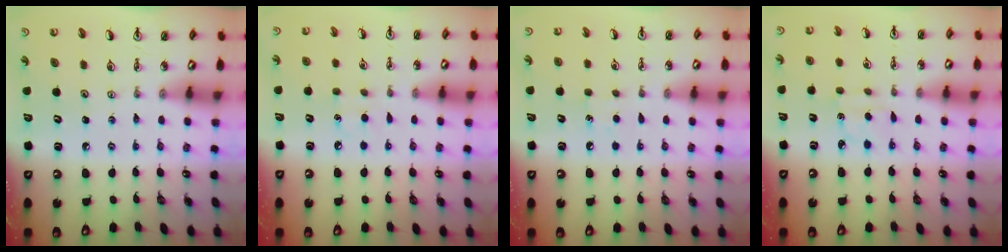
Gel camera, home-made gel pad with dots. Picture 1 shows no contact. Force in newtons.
{"total": 6.0, "press": 5.9, "slide": 0.7}
{"total": 5.1, "press": 5.1, "slide": 0.6}
{"total": 3.4, "press": 3.4, "slide": 0.5}